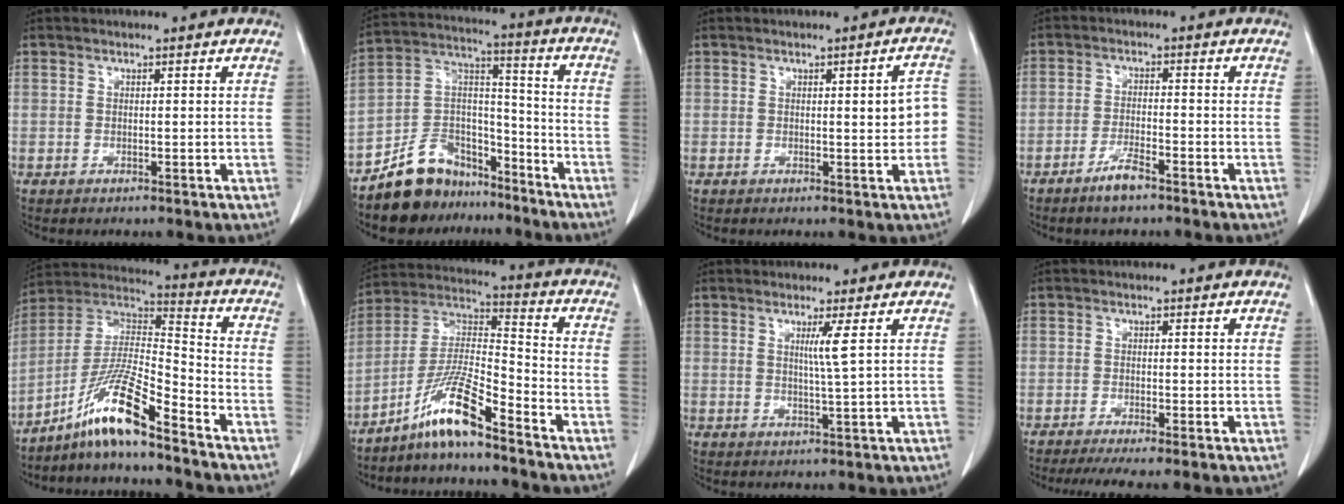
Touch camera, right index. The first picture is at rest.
{"total": 11.8, "force": [-9.3, 6.7, 3.0], "torque": [-0.063, 0.054, -0.162]}
{"total": 4.5, "force": [0.0, 1.1, 4.4], "torque": [-0.045, 0.011, -0.004]}
{"total": 3.8, "force": [-2.8, 0.5, 2.6], "torque": [-0.051, -0.002, -0.050]}
{"total": 12.2, "force": [-8.7, 0.3, 8.6], "torque": [-0.169, 0.007, -0.163]}
{"total": 10.7, "force": [-7.7, 0.3, 7.3], "torque": [-0.152, 0.002, -0.147]}
{"total": 2.9, "force": [1.0, -1.0, 2.6], "torque": [-0.048, -0.008, 0.019]}
{"total": 5.3, "force": [-4.3, -0.2, 3.1], "torque": [-0.043, -0.012, -0.069]}